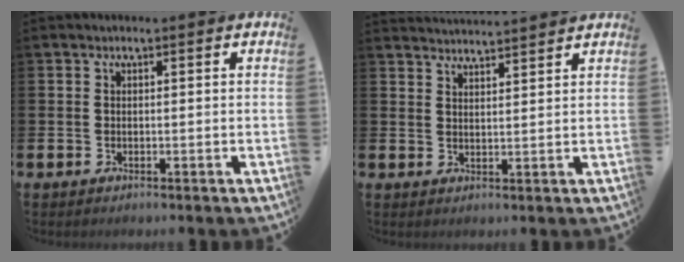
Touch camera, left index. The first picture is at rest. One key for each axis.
{"total": 3.4, "fx": 3.4, "fy": -0.4, "fz": -0.1, "tx": -0.002, "ty": -0.022, "tz": 0.061}